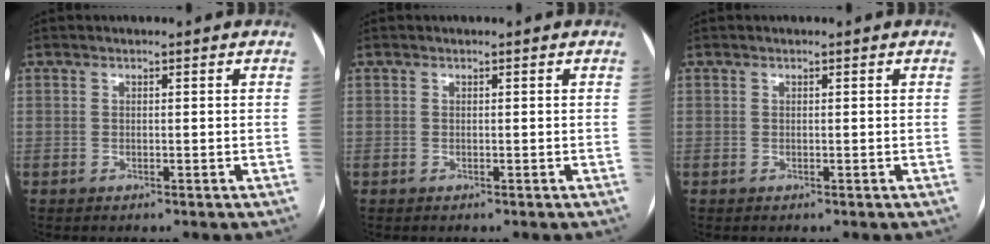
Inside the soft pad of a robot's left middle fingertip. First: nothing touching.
{"total": 0.0}
{"total": 0.0}